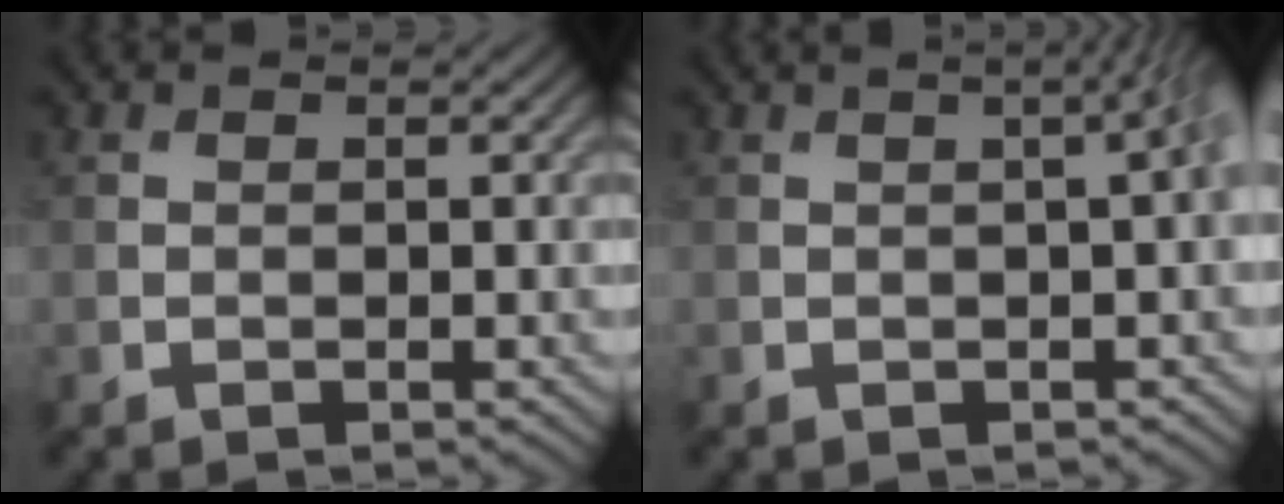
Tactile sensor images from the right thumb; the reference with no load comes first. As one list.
[{"total": 4.1, "force": [0.7, 1.2, 3.9], "torque": [-0.038, 0.022, 0.001]}]